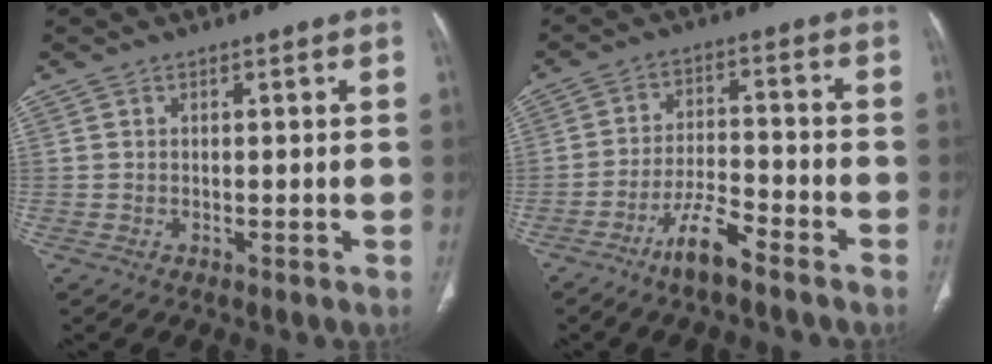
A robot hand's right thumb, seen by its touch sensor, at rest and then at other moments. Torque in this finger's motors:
{"motor_torque": [1.57, 0.54, 0.62, -1.08, 0.31]}